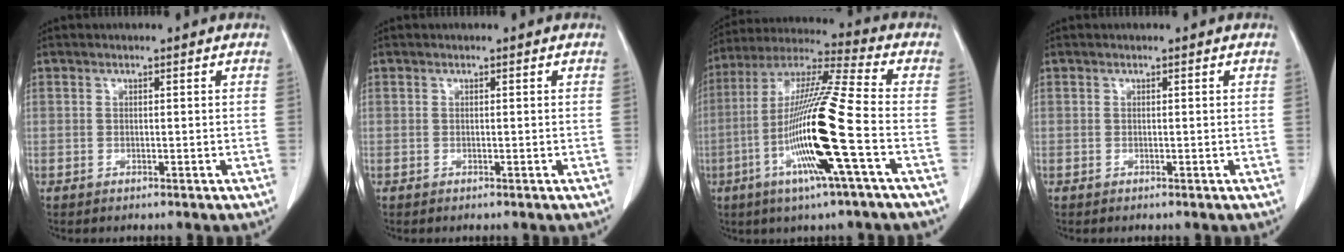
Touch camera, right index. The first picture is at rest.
{"total": 0.0}
{"total": 17.3, "force": [-4.9, -0.9, 16.5], "torque": [-0.325, -0.011, -0.103]}
{"total": 0.0}